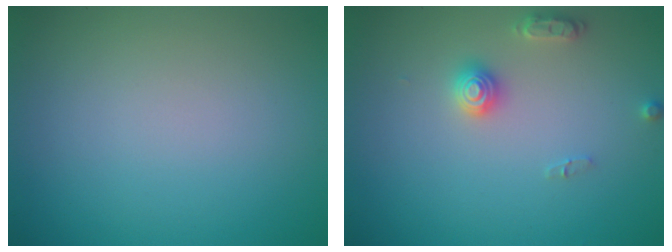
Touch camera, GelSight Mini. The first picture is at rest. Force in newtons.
{"total": 2.2, "press": 2.2, "slide": 0.1}